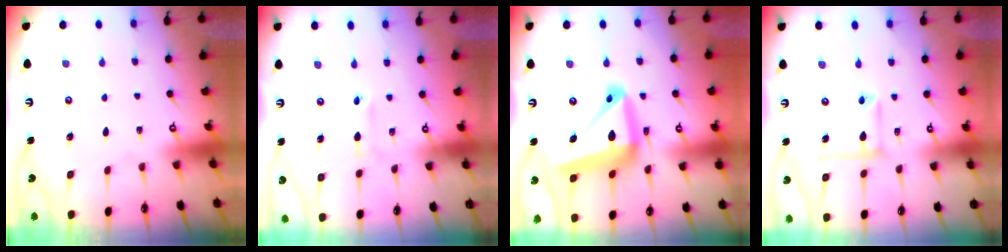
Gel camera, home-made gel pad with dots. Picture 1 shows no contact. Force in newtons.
{"total": 2.1, "press": 2.1, "slide": 0.6}
{"total": 19.3, "press": 19.1, "slide": 2.0}
{"total": 9.8, "press": 9.7, "slide": 1.3}